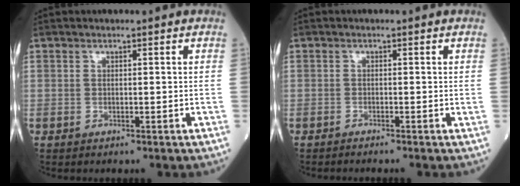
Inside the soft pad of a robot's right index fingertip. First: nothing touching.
{"total": 2.0, "force": [-1.7, -0.3, 0.8], "torque": [-0.008, 0.003, -0.023]}